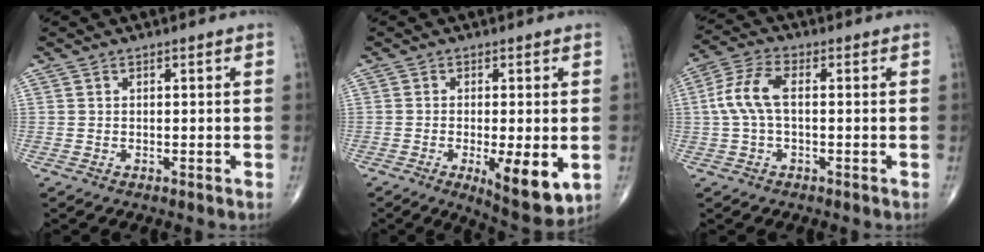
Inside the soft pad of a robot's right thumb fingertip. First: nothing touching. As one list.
[{"total": 10.1, "force": [-2.6, 3.1, 9.2], "torque": [-0.132, -0.023, -0.034]}, {"total": 7.4, "force": [0.2, 3.4, 6.6], "torque": [-0.158, 0.023, -0.001]}]